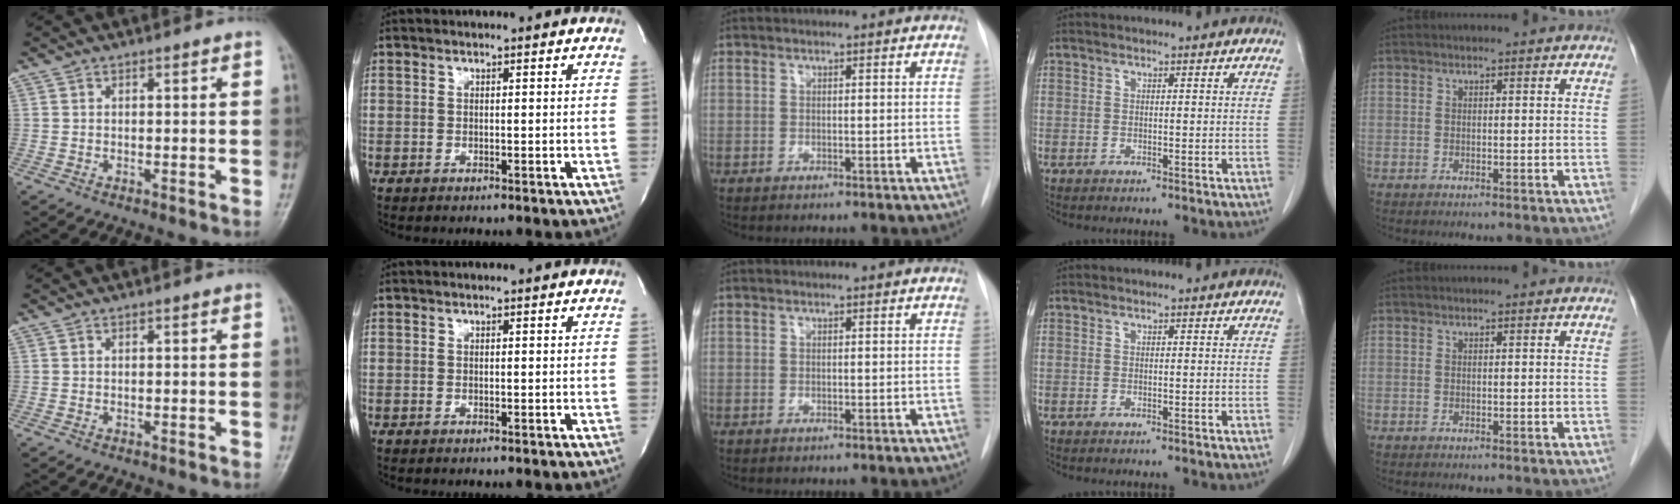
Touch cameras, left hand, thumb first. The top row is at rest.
{}